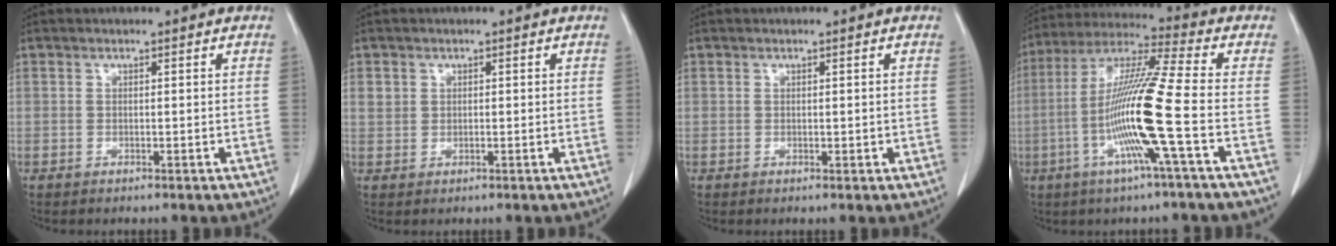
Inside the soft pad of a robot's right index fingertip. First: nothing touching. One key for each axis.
{"total": 1.7, "fx": 0.6, "fy": 1.5, "fz": 0.5, "tx": -0.005, "ty": 0.006, "tz": 0.012}
{"total": 0.7, "fx": 0.1, "fy": 0.5, "fz": 0.4, "tx": -0.005, "ty": -0.001, "tz": 0.003}
{"total": 15.0, "fx": -3.8, "fy": -1.5, "fz": 14.4, "tx": -0.284, "ty": -0.007, "tz": -0.086}